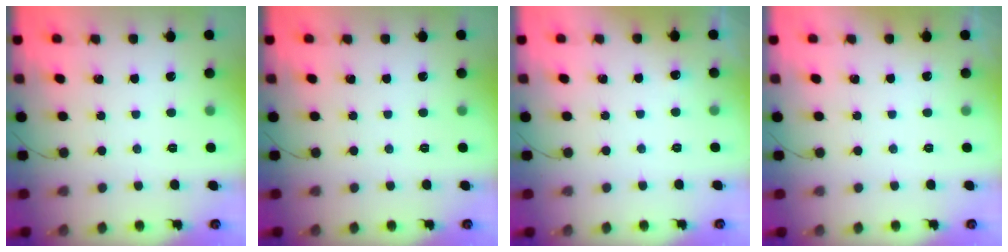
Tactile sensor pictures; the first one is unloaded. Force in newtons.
{"total": 0.0}
{"total": 2.8, "press": 2.6, "slide": 1.2}
{"total": 7.1, "press": 1.6, "slide": 6.9}